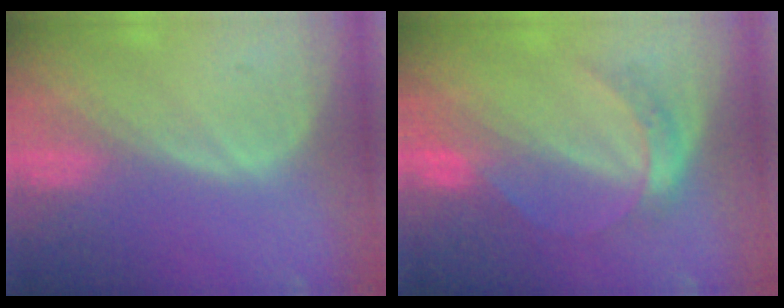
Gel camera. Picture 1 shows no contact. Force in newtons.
{"total": 4.8, "press": 4.7, "slide": 0.5}